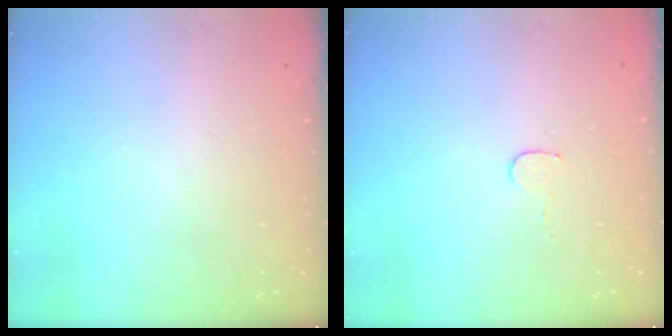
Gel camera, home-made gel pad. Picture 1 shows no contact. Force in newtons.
{"total": 4.1, "press": 4.1, "slide": 0.3}